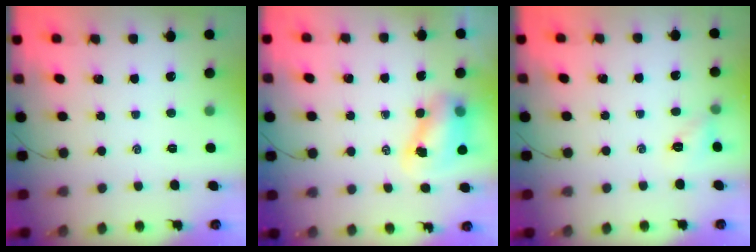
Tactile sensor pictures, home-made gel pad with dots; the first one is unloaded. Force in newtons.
{"total": 7.7, "press": 7.5, "slide": 1.3}
{"total": 5.3, "press": 5.3, "slide": 0.5}